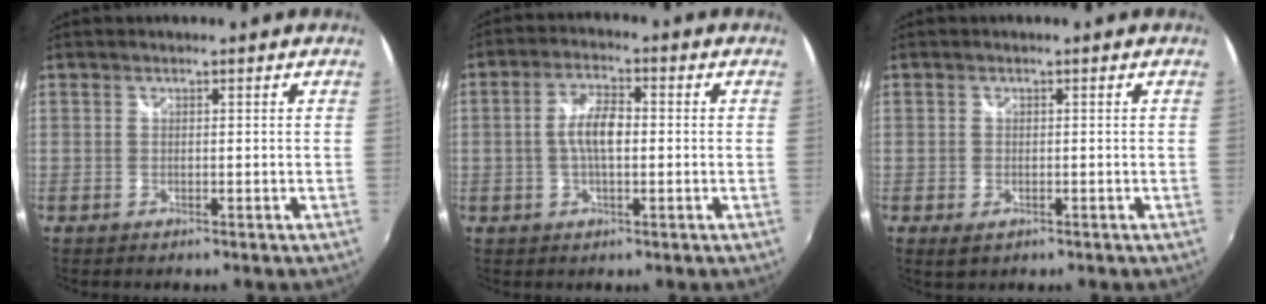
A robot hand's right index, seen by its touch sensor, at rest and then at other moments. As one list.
[{"total": 5.8, "force": [-0.4, 2.2, 5.3], "torque": [-0.102, 0.009, -0.009]}, {"total": 2.1, "force": [-0.9, 1.3, 1.3], "torque": [-0.023, -0.006, -0.014]}]